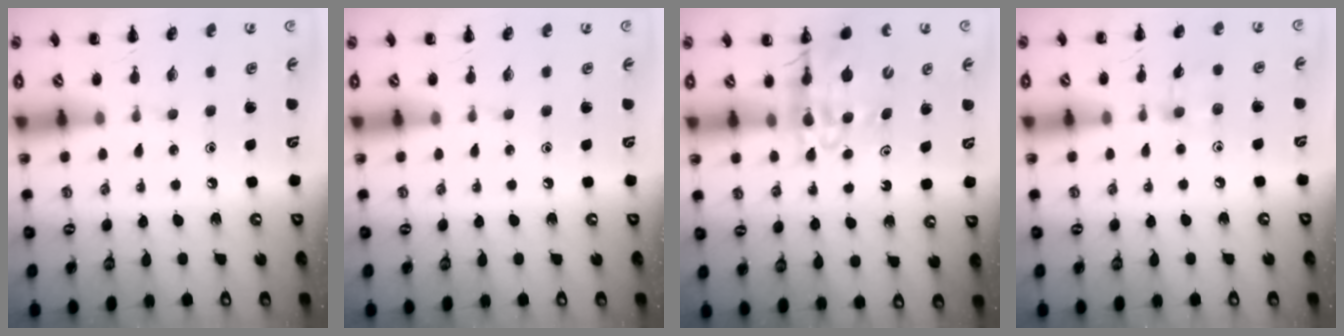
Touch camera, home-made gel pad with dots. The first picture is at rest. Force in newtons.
{"total": 0.0}
{"total": 12.4, "press": 12.0, "slide": 3.3}
{"total": 3.6, "press": 3.4, "slide": 1.3}